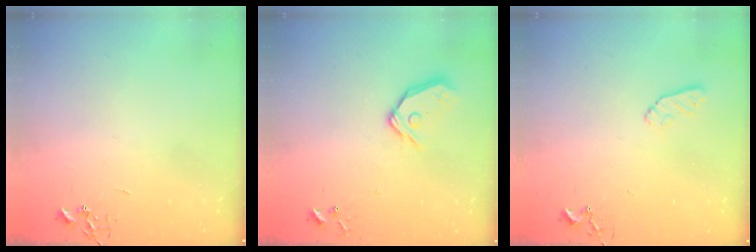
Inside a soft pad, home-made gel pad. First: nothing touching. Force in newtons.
{"total": 11.5, "press": 11.4, "slide": 1.7}
{"total": 7.2, "press": 7.1, "slide": 0.8}